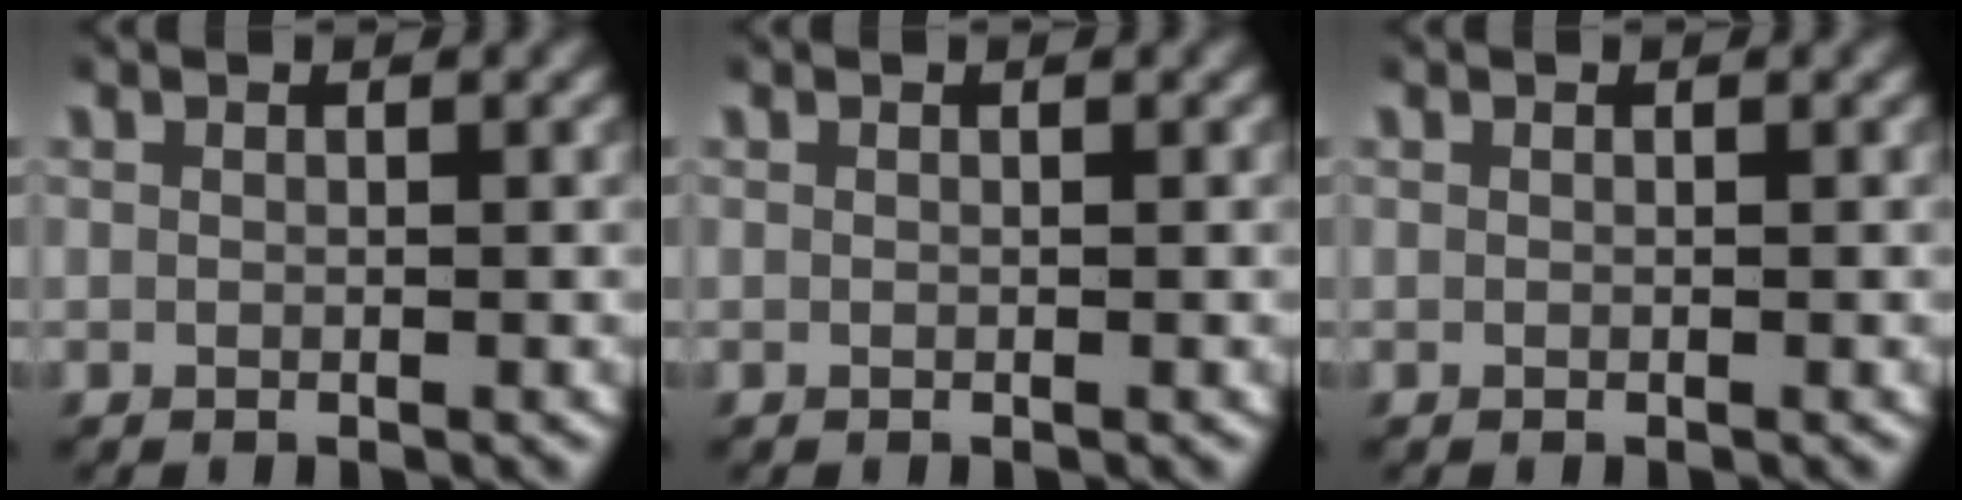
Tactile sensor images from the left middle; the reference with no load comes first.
{"total": 0.0}
{"total": 0.0}